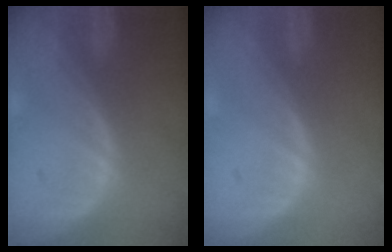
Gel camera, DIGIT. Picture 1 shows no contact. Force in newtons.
{"total": 0.6, "press": 0.1, "slide": 0.6}